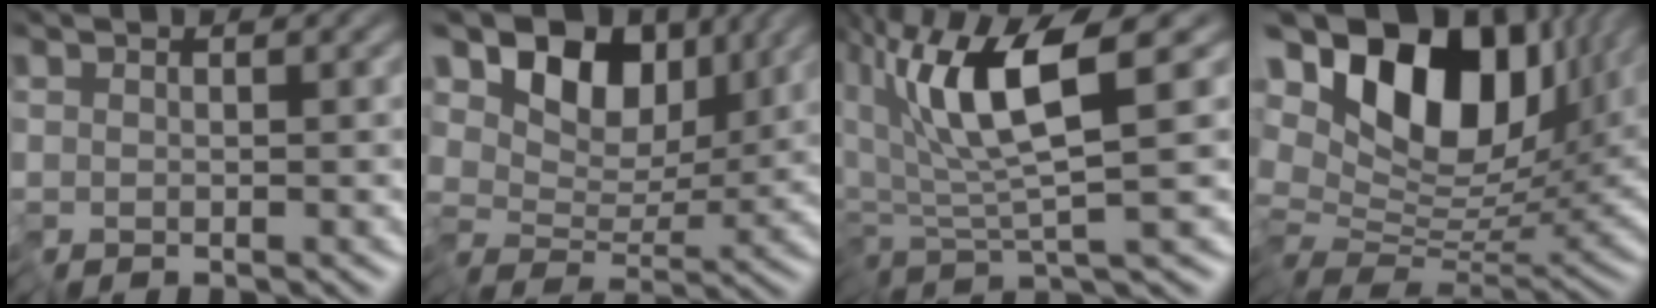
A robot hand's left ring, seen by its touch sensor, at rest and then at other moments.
{"total": 7.6, "force": [3.8, 4.7, 4.7], "torque": [-0.073, -0.003, 0.059]}
{"total": 7.1, "force": [2.4, 1.2, 6.5], "torque": [-0.140, 0.003, 0.041]}
{"total": 15.1, "force": [5.6, 8.6, 11.0], "torque": [-0.208, 0.034, 0.088]}